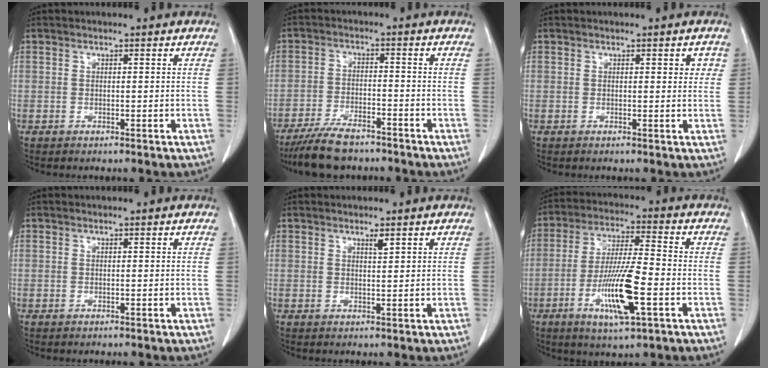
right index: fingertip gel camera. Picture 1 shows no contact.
{"total": 8.8, "force": [-7.3, 2.3, 4.3], "torque": [-0.079, -0.020, -0.126]}
{"total": 1.9, "force": [0.7, 0.8, 1.5], "torque": [-0.013, 0.000, 0.007]}
{"total": 0.0}
{"total": 1.1, "force": [0.8, 0.1, 0.8], "torque": [-0.016, -0.005, 0.014]}
{"total": 10.6, "force": [-3.6, 1.1, 9.9], "torque": [-0.184, -0.010, -0.063]}